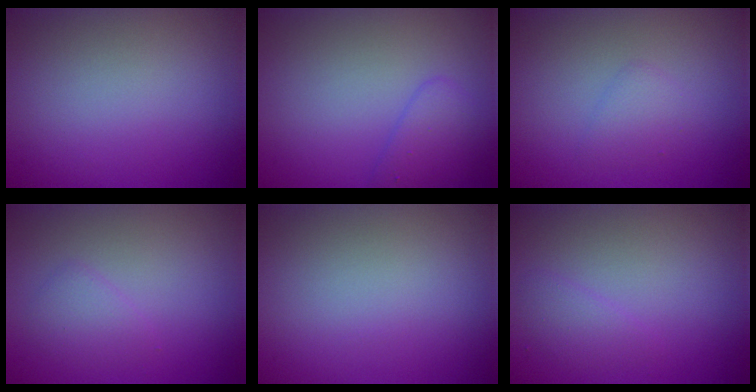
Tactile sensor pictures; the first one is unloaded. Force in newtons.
{"total": 2.2, "press": 2.2, "slide": 0.1}
{"total": 1.4, "press": 1.4, "slide": 0.0}
{"total": 1.5, "press": 1.5, "slide": 0.2}
{"total": 0.0}
{"total": 1.3, "press": 1.3, "slide": 0.0}